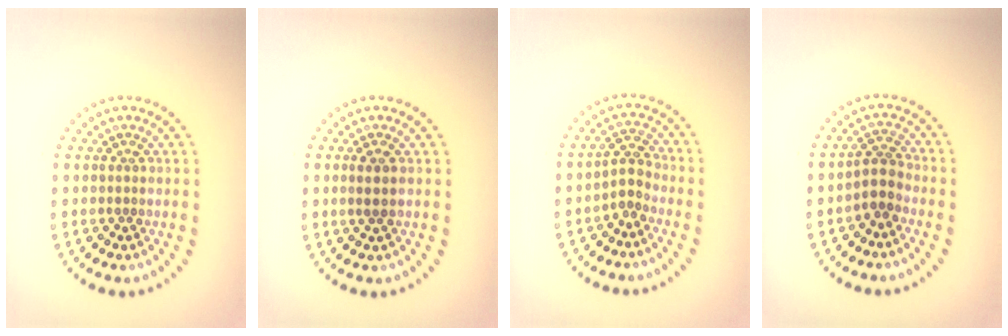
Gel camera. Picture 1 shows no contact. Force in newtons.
{"total": 1.5, "press": 1.4, "slide": 0.7}
{"total": 2.0, "press": 1.5, "slide": 1.3}
{"total": 2.5, "press": 1.9, "slide": 1.5}